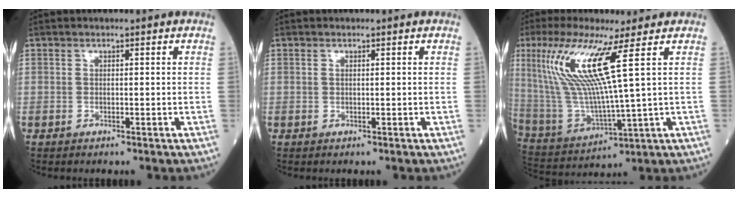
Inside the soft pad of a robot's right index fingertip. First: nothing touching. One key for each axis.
{"total": 0.0}
{"total": 14.1, "fx": 5.5, "fy": -0.1, "fz": 13.0, "tx": -0.295, "ty": -0.009, "tz": 0.113}